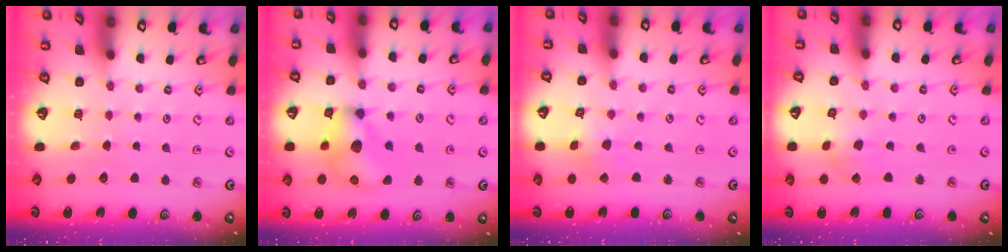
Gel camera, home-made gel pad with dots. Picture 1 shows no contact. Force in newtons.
{"total": 14.3, "press": 14.3, "slide": 1.0}
{"total": 2.0, "press": 1.9, "slide": 0.3}
{"total": 1.9, "press": 1.9, "slide": 0.2}